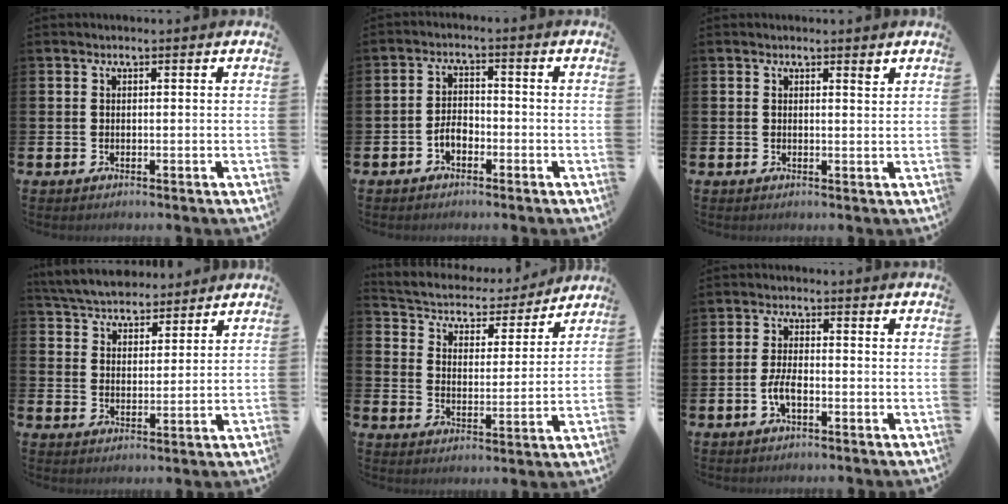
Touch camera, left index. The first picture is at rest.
{"total": 2.6, "force": [-1.6, 1.6, 1.4], "torque": [-0.029, 0.006, -0.033]}
{"total": 1.2, "force": [1.1, 0.0, 0.3], "torque": [0.000, -0.003, 0.020]}
{"total": 5.4, "force": [5.2, 1.3, 0.2], "torque": [-0.034, -0.027, 0.094]}
{"total": 4.7, "force": [4.3, 1.9, 0.6], "torque": [-0.043, -0.040, 0.067]}
{"total": 3.2, "force": [-1.2, 1.2, 2.7], "torque": [-0.056, 0.001, -0.025]}